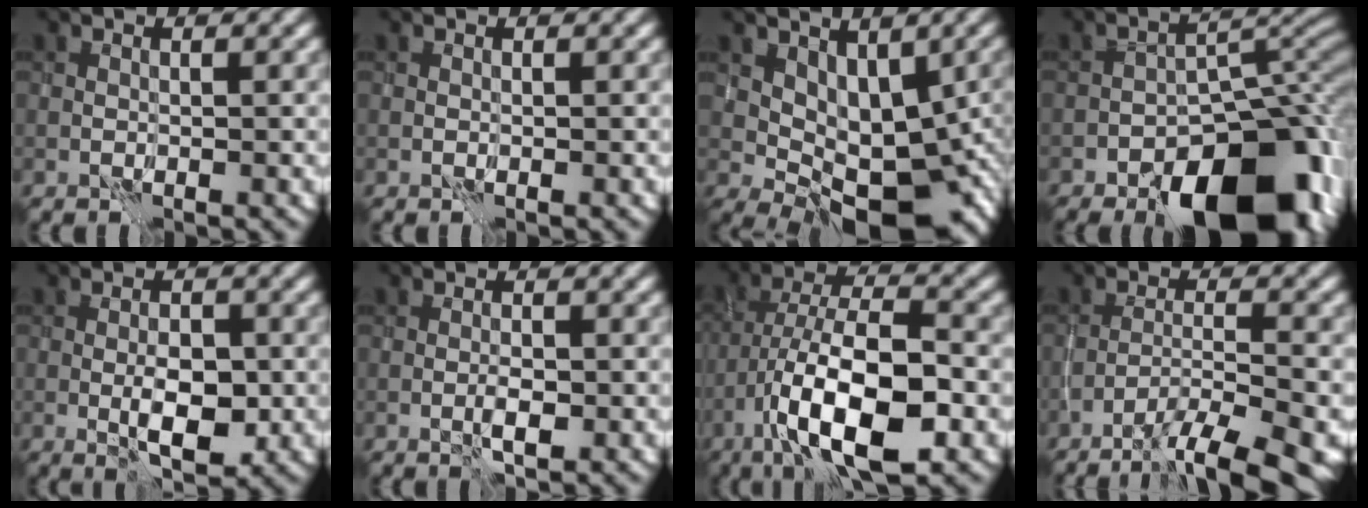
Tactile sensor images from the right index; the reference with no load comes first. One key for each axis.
{"total": 0.0}
{"total": 8.8, "fx": 0.0, "fy": 5.2, "fz": 7.1, "tx": -0.101, "ty": -0.016, "tz": 0.011}
{"total": 14.7, "fx": -9.1, "fy": 6.8, "fz": 9.3, "tx": -0.102, "ty": 0.002, "tz": -0.147}
{"total": 3.8, "fx": -0.8, "fy": 1.7, "fz": 3.3, "tx": -0.052, "ty": -0.002, "tz": -0.012}
{"total": 1.1, "fx": -0.4, "fy": 0.3, "fz": 1.0, "tx": -0.020, "ty": 0.001, "tz": -0.009}
{"total": 11.1, "fx": -4.6, "fy": 4.0, "fz": 9.3, "tx": -0.171, "ty": 0.003, "tz": -0.081}
{"total": 7.1, "fx": -5.1, "fy": 1.2, "fz": 4.9, "tx": -0.069, "ty": -0.007, "tz": -0.078}